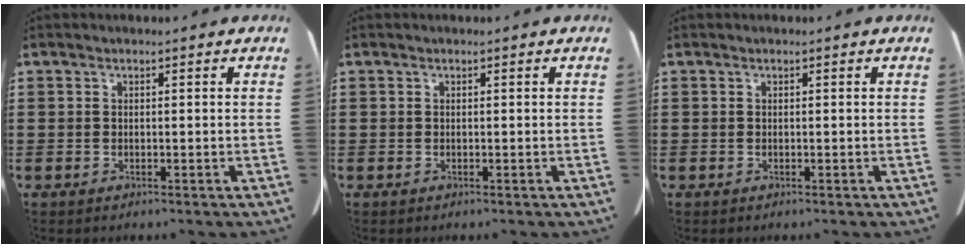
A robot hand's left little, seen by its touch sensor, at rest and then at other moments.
{"total": 0.0}
{"total": 0.0}